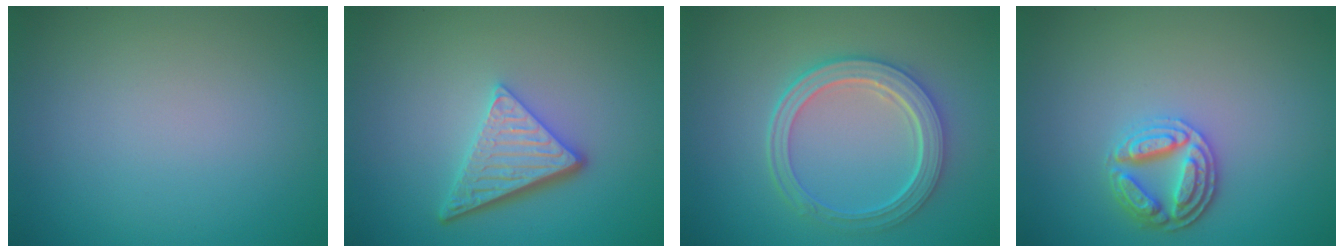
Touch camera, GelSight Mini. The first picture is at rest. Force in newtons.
{"total": 4.7, "press": 3.5, "slide": 3.1}
{"total": 5.1, "press": 4.1, "slide": 3.1}
{"total": 3.7, "press": 3.3, "slide": 1.7}